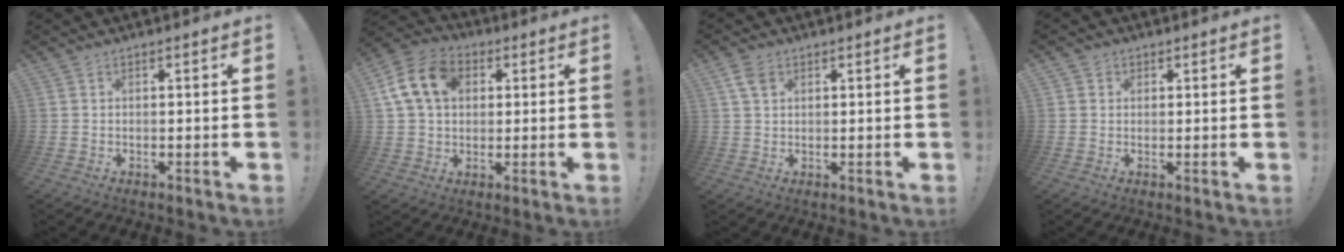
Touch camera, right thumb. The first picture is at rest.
{"total": 14.7, "force": [4.4, 11.0, 8.8], "torque": [-0.157, 0.001, 0.087]}
{"total": 4.4, "force": [2.1, 3.0, 2.6], "torque": [-0.038, -0.003, 0.039]}
{"total": 1.9, "force": [0.7, 1.8, 0.3], "torque": [-0.001, -0.001, 0.013]}